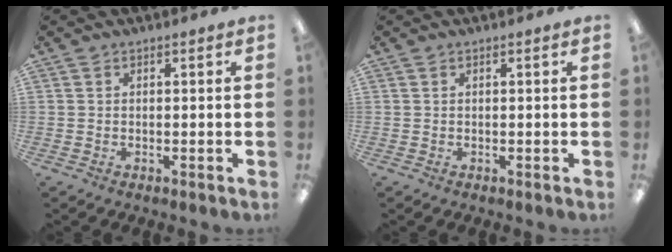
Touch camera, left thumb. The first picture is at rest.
{"total": 0.6, "force": [0.0, -0.1, 0.6], "torque": [-0.008, -0.003, 0.000]}